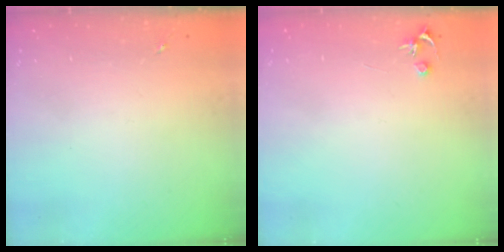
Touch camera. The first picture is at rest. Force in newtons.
{"total": 3.2, "press": 3.2, "slide": 0.3}